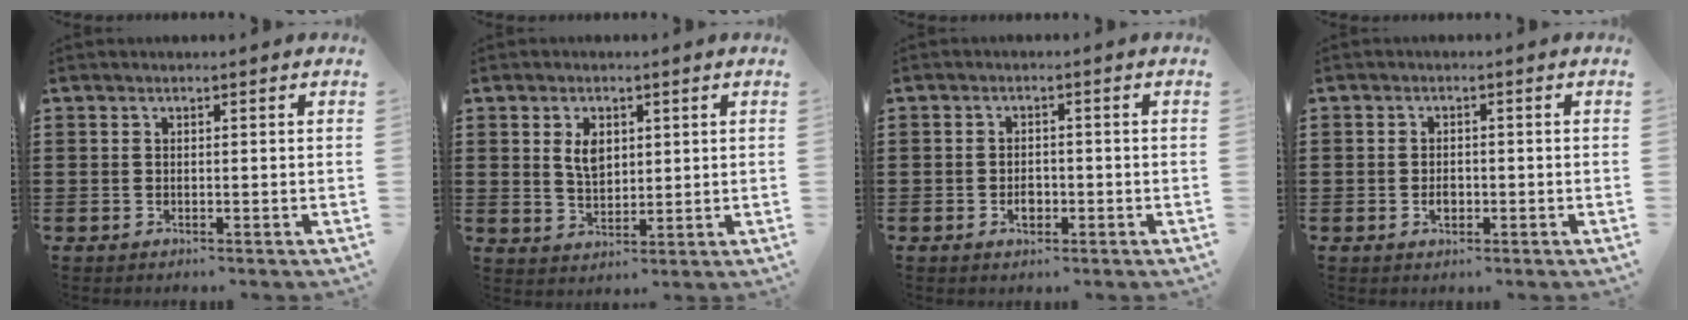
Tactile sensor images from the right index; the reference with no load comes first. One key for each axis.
{"total": 4.3, "fx": 1.5, "fy": 2.7, "fz": 3.0, "tx": -0.060, "ty": 0.007, "tz": 0.023}
{"total": 2.4, "fx": -0.8, "fy": 1.4, "fz": 1.7, "tx": -0.034, "ty": 0.002, "tz": -0.015}
{"total": 1.9, "fx": -0.5, "fy": 1.3, "fz": 1.2, "tx": -0.025, "ty": 0.002, "tz": -0.010}